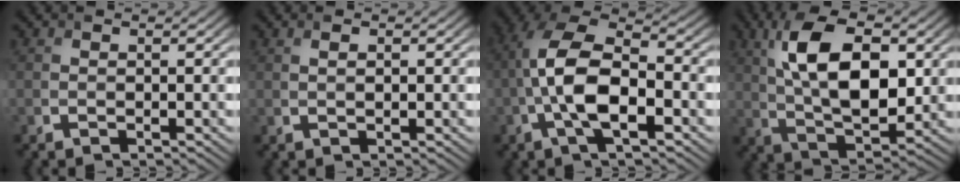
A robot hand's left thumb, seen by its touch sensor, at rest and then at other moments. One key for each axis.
{"total": 1.1, "fx": 0.4, "fy": 0.3, "fz": 1.0, "tx": -0.017, "ty": -0.003, "tz": 0.009}
{"total": 11.2, "fx": -2.6, "fy": 5.1, "fz": 9.7, "tx": -0.202, "ty": 0.010, "tz": -0.059}
{"total": 12.8, "fx": 3.0, "fy": 6.3, "fz": 10.8, "tx": -0.204, "ty": 0.003, "tz": 0.055}